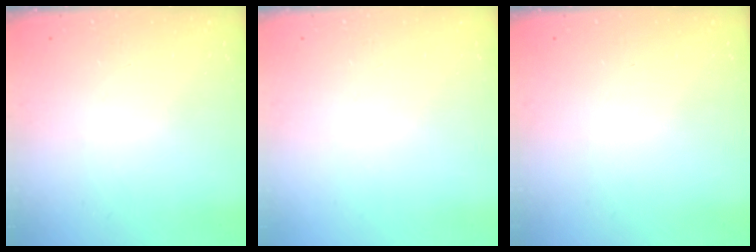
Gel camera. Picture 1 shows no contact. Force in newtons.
{"total": 0.0}
{"total": 0.0}